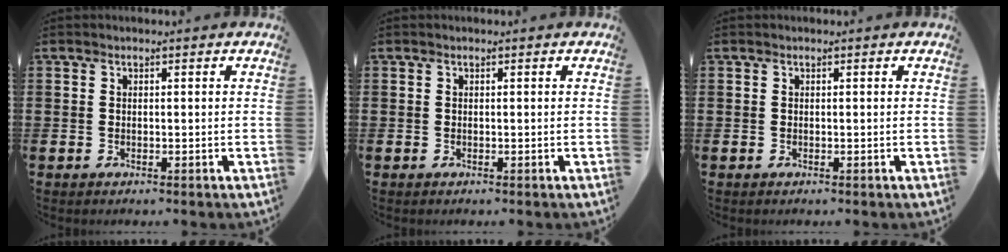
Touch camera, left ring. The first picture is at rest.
{"total": 0.0}
{"total": 0.0}